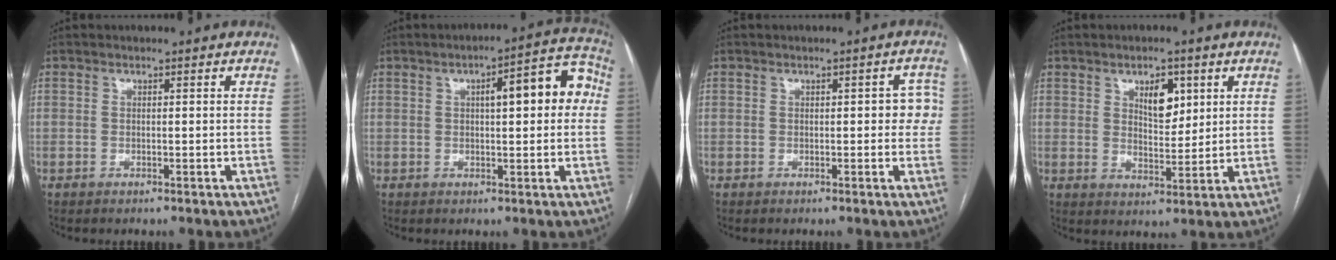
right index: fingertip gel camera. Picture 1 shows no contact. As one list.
[{"total": 9.9, "force": [1.7, 2.7, 9.4], "torque": [-0.119, 0.035, 0.019]}, {"total": 3.3, "force": [0.2, 1.7, 2.8], "torque": [-0.018, 0.022, 0.001]}, {"total": 5.7, "force": [2.6, 2.7, 4.3], "torque": [-0.068, 0.000, 0.047]}]